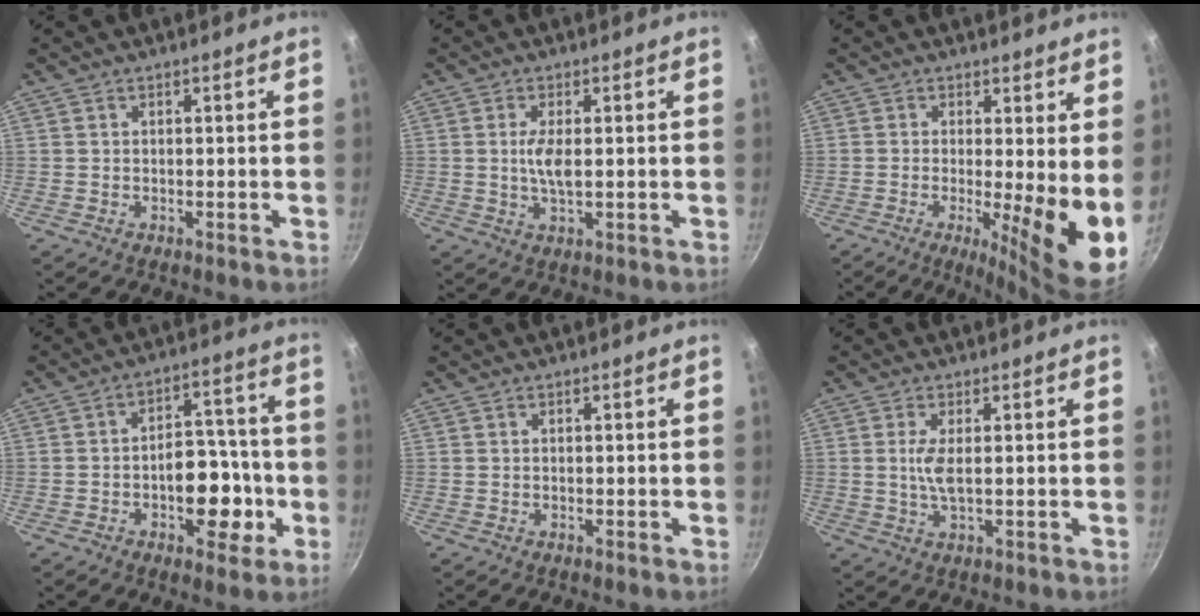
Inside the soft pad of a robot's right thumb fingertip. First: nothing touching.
{"total": 4.4, "force": [0.3, 1.6, 4.1], "torque": [-0.085, -0.003, 0.007]}
{"total": 11.3, "force": [-0.3, 2.6, 10.9], "torque": [-0.141, -0.030, -0.004]}
{"total": 12.0, "force": [-3.5, 7.3, 8.9], "torque": [-0.079, 0.036, -0.048]}
{"total": 0.0}
{"total": 3.8, "force": [0.4, 1.0, 3.7], "torque": [-0.083, -0.004, 0.009]}